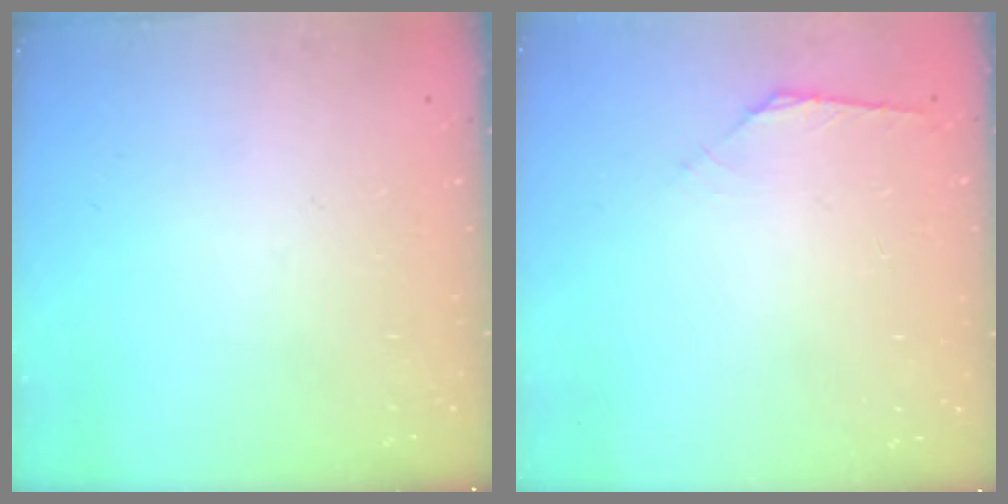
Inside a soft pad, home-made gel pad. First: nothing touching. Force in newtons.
{"total": 2.1, "press": 2.0, "slide": 0.6}